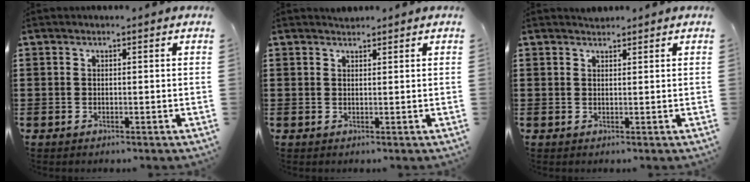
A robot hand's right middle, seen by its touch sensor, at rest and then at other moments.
{"total": 1.1, "force": [1.0, 0.2, -0.2], "torque": [0.001, 0.000, 0.020]}
{"total": 1.2, "force": [1.2, 0.3, -0.2], "torque": [0.000, 0.000, 0.022]}